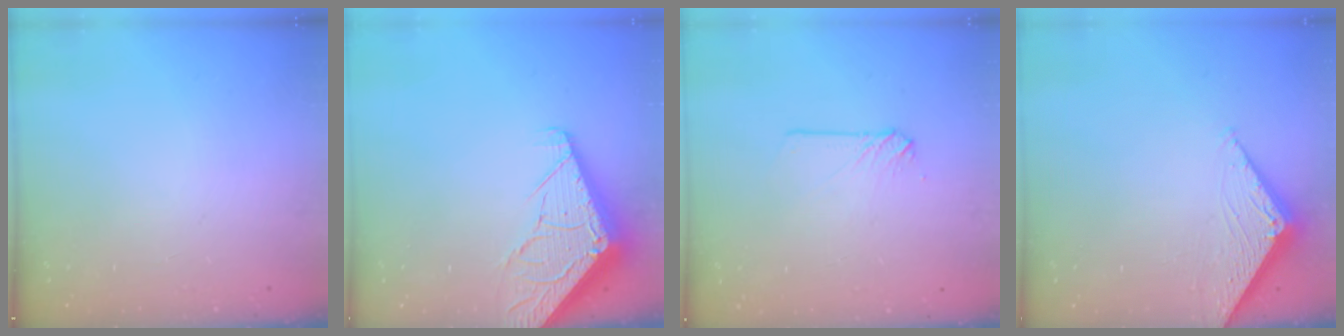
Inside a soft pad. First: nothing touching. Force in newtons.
{"total": 6.5, "press": 6.5, "slide": 0.7}
{"total": 3.9, "press": 3.9, "slide": 0.5}
{"total": 2.8, "press": 2.8, "slide": 0.3}